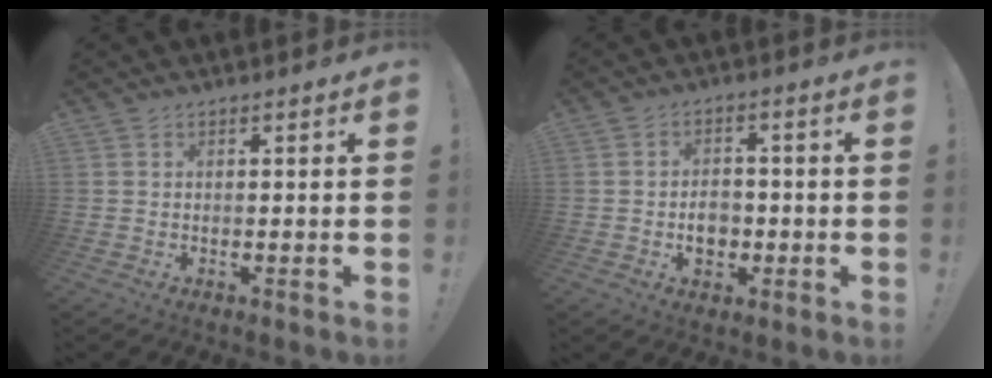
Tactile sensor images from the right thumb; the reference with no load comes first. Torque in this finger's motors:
{"motor_torque": [0.48, 0.45, -0.02, -0.39, 0.07]}